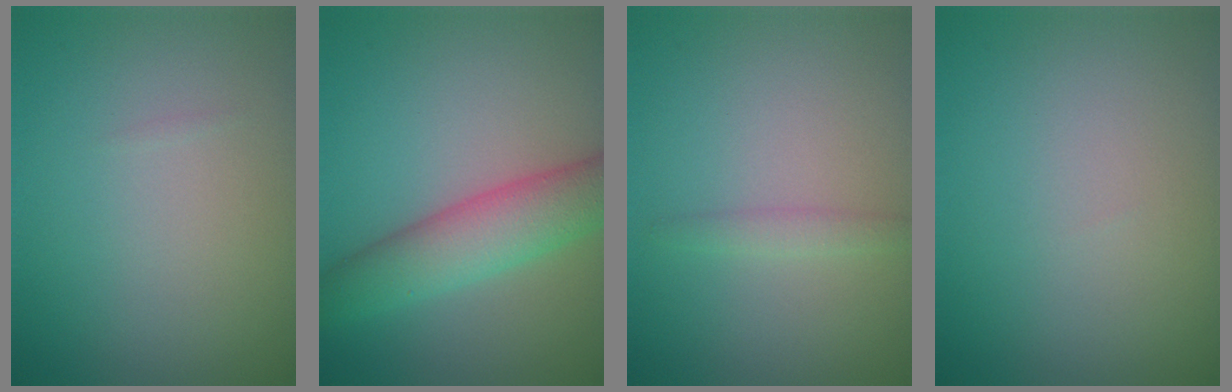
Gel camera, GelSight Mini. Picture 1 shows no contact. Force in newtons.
{"total": 5.6, "press": 5.6, "slide": 0.2}
{"total": 1.1, "press": 1.1, "slide": 0.0}
{"total": 0.0}